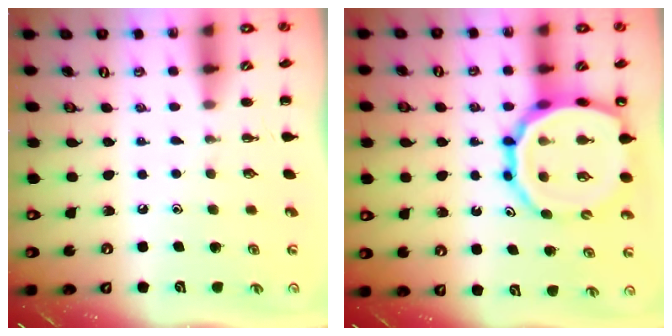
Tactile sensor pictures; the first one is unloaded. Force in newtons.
{"total": 21.2, "press": 20.8, "slide": 4.1}